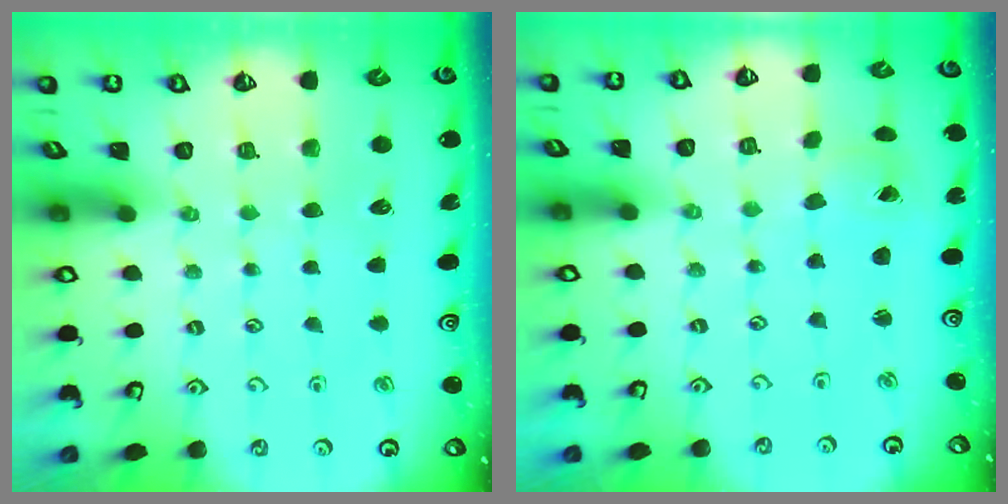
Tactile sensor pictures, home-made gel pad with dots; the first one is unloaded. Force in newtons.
{"total": 1.0, "press": 1.0, "slide": 0.0}